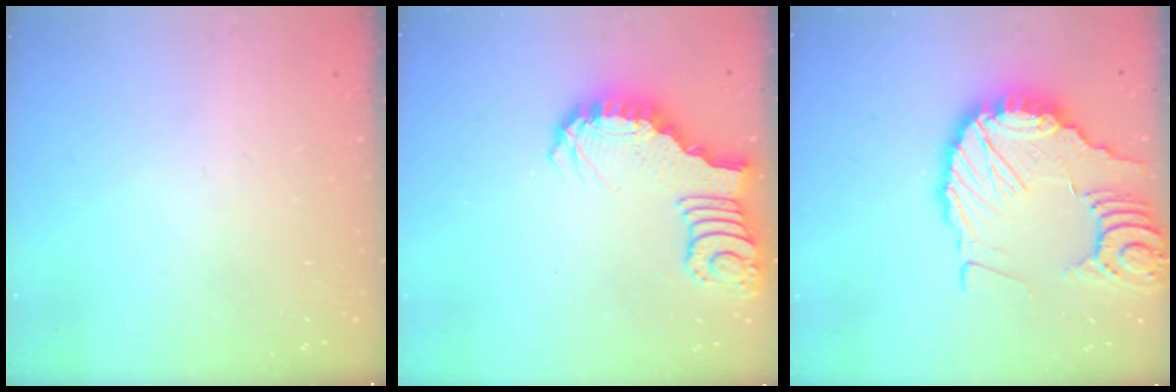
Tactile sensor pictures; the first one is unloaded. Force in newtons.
{"total": 3.5, "press": 3.5, "slide": 0.7}
{"total": 19.2, "press": 19.1, "slide": 2.3}